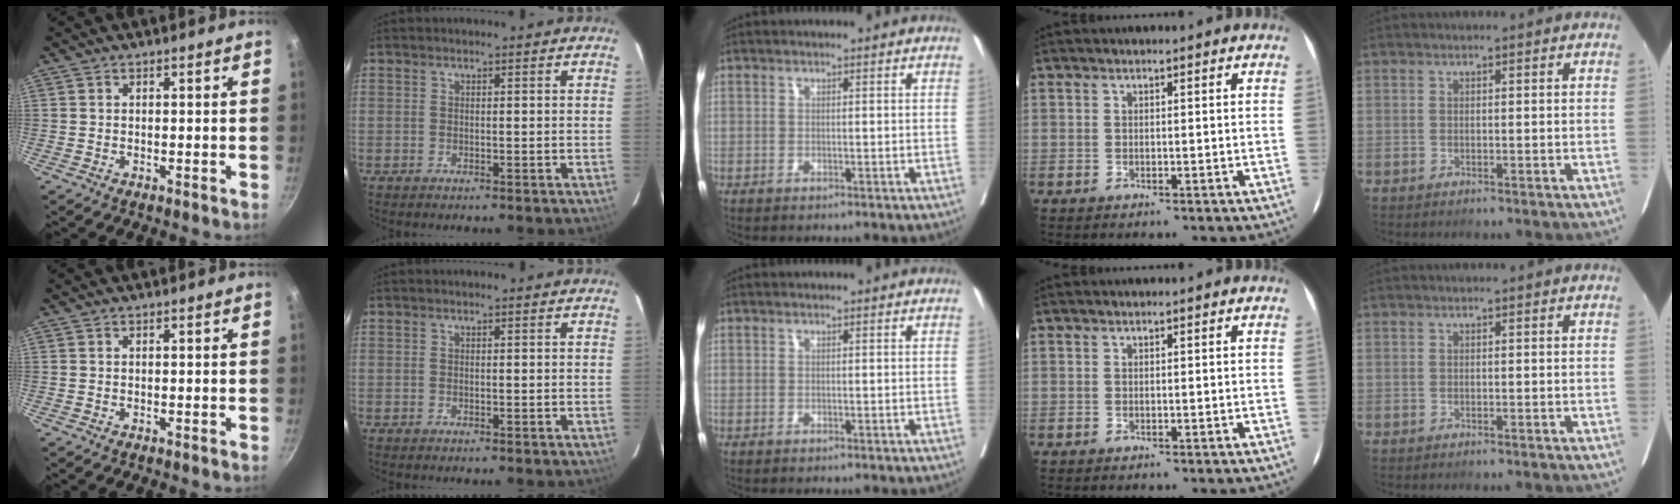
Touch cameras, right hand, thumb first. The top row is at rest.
{}